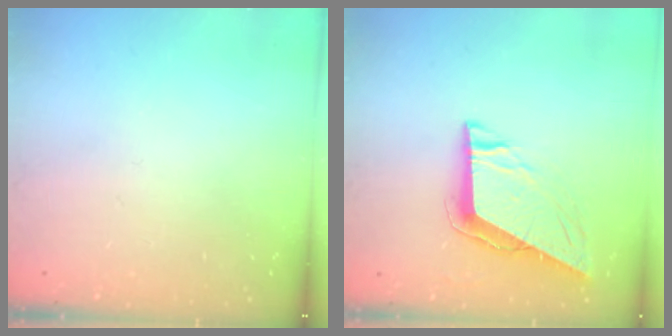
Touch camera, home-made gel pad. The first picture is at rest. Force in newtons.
{"total": 9.2, "press": 8.9, "slide": 2.2}